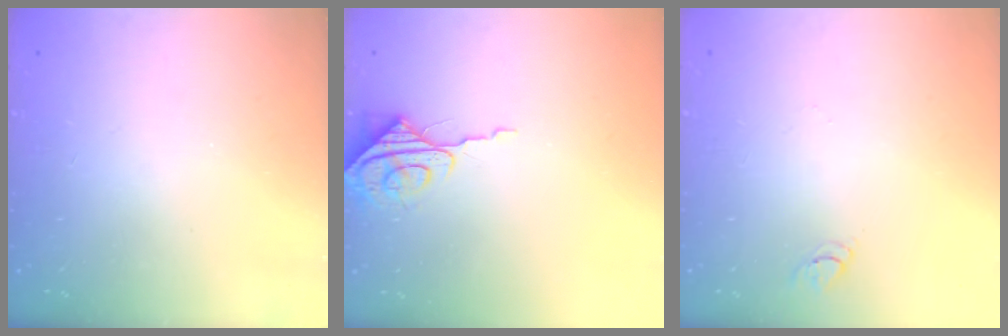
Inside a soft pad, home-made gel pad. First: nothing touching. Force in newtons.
{"total": 8.0, "press": 7.9, "slide": 0.8}
{"total": 2.9, "press": 2.8, "slide": 0.3}